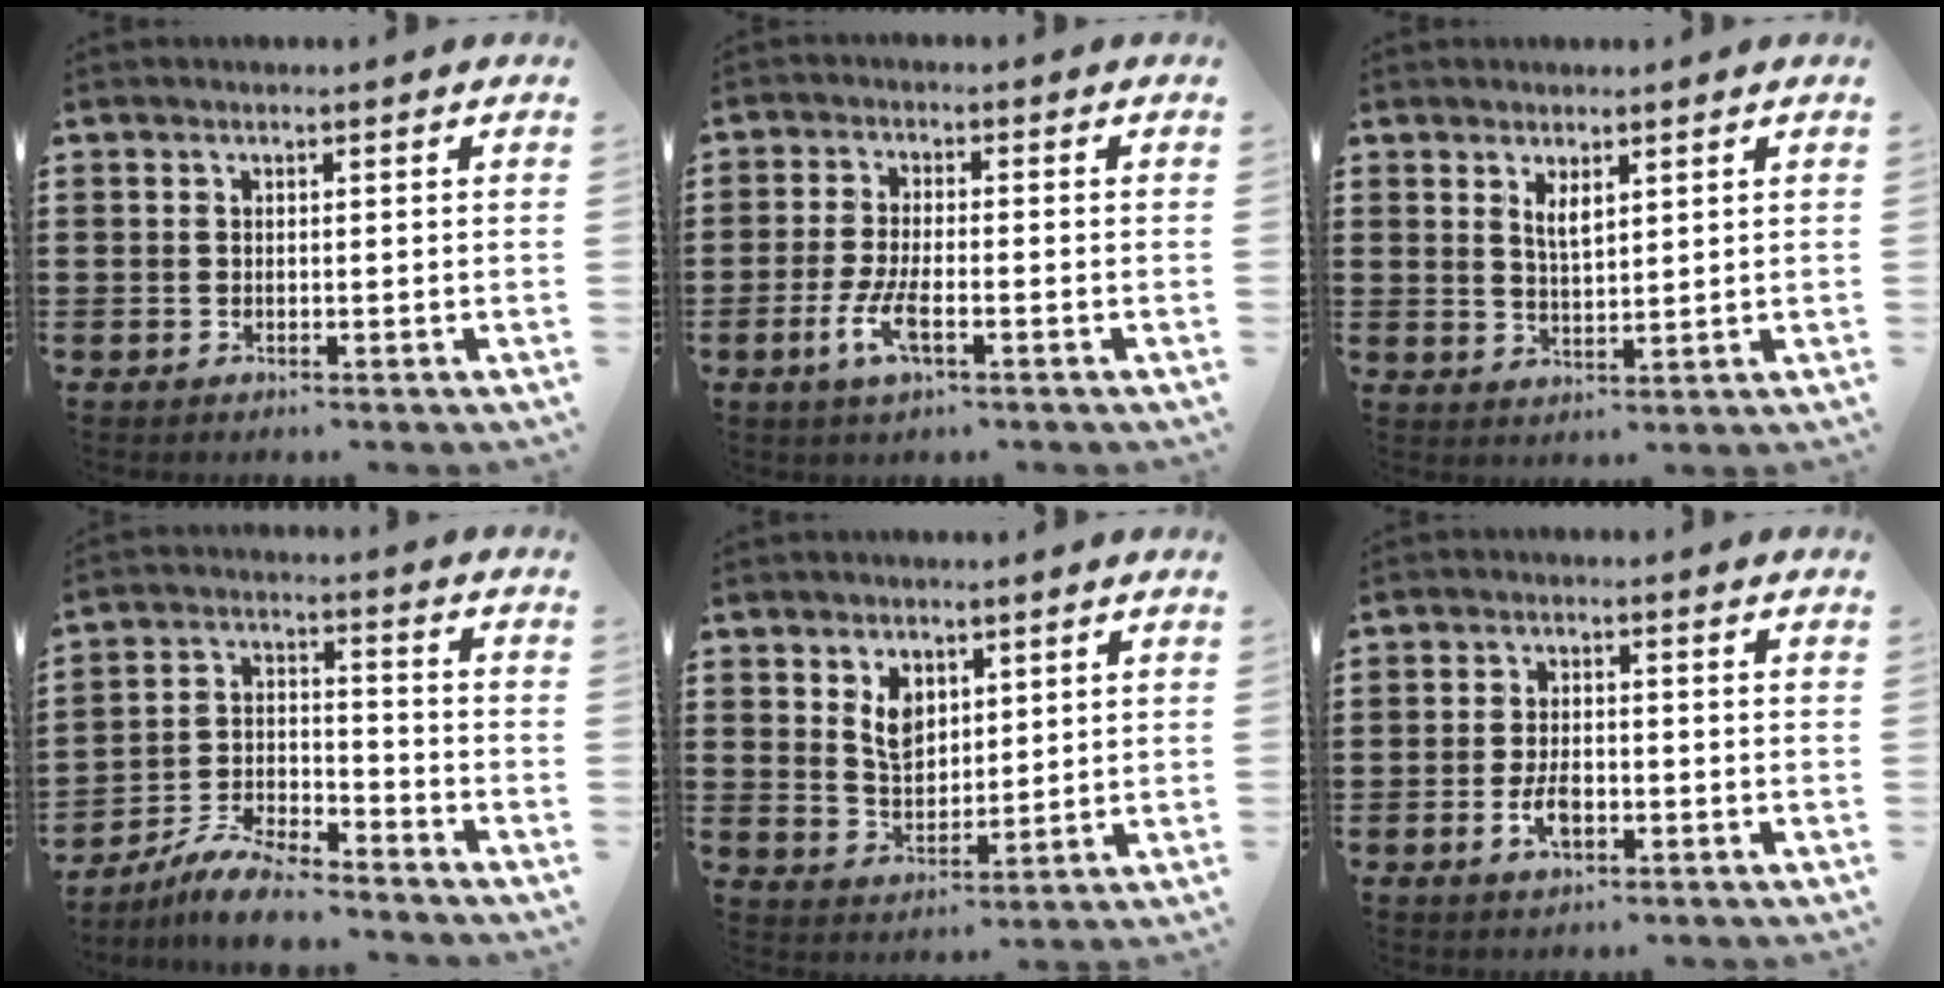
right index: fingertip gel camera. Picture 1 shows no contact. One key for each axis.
{"total": 5.3, "fx": -2.2, "fy": 1.5, "fz": 4.6, "tx": -0.102, "ty": -0.010, "tz": -0.044}
{"total": 2.8, "fx": 1.7, "fy": 1.0, "fz": 1.9, "tx": -0.041, "ty": 0.004, "tz": 0.030}
{"total": 7.6, "fx": -7.0, "fy": 1.5, "fz": 2.6, "tx": -0.056, "ty": 0.015, "tz": -0.136}
{"total": 5.1, "fx": 2.3, "fy": 3.4, "fz": 3.0, "tx": -0.062, "ty": 0.007, "tz": 0.041}
{"total": 4.1, "fx": -1.3, "fy": 2.1, "fz": 3.3, "tx": -0.072, "ty": 0.000, "tz": -0.027}